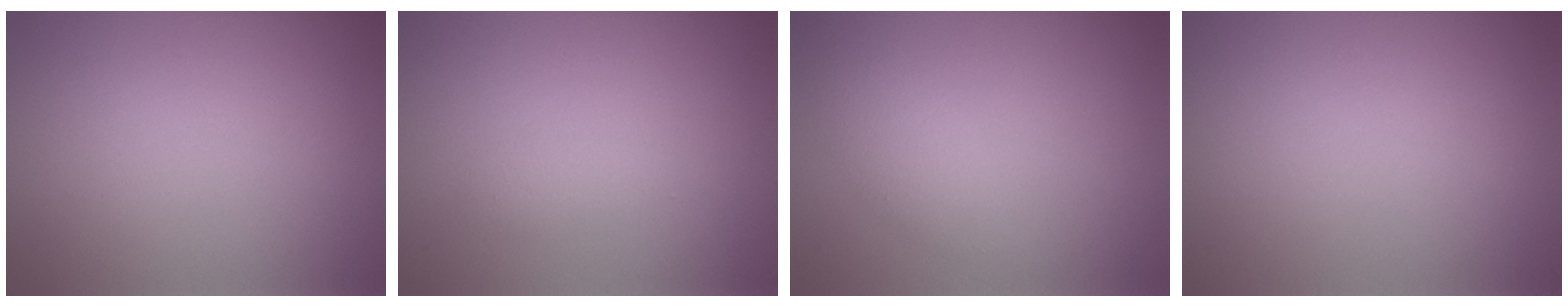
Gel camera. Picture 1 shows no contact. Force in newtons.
{"total": 1.0, "press": 1.0, "slide": 0.1}
{"total": 2.0, "press": 2.0, "slide": 0.1}
{"total": 0.0}